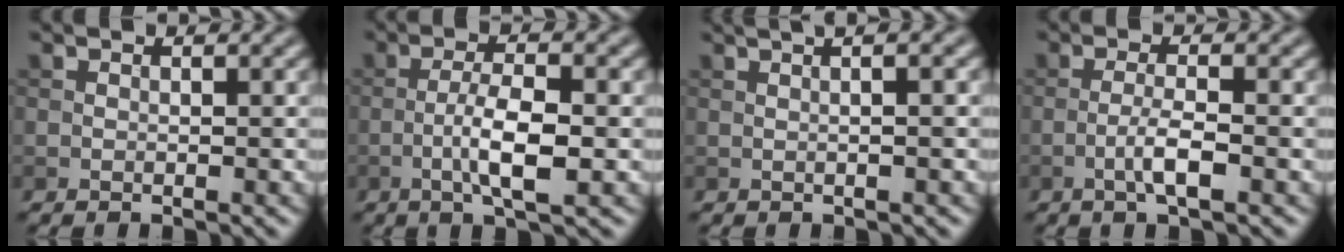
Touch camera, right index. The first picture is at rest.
{"total": 4.9, "force": [-1.3, 1.1, 4.6], "torque": [-0.085, 0.004, -0.026]}
{"total": 6.7, "force": [2.5, 3.1, 5.3], "torque": [-0.027, 0.044, -0.001]}
{"total": 2.6, "force": [-1.0, 0.4, 2.3], "torque": [-0.046, 0.006, -0.024]}